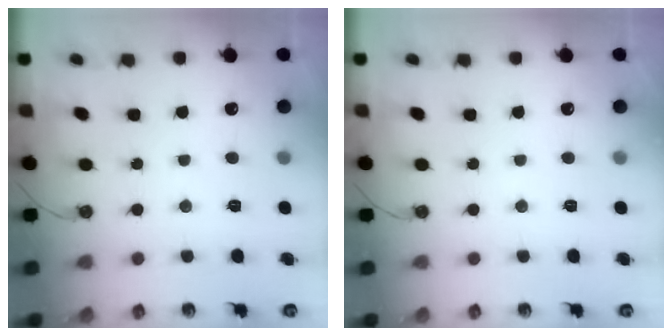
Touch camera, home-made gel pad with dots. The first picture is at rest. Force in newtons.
{"total": 0.0}